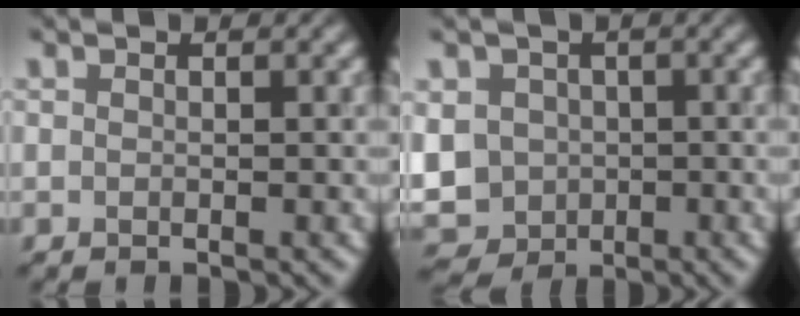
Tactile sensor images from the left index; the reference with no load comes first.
{"total": 6.6, "force": [-0.8, 5.9, 2.9], "torque": [-0.070, -0.006, -0.027]}